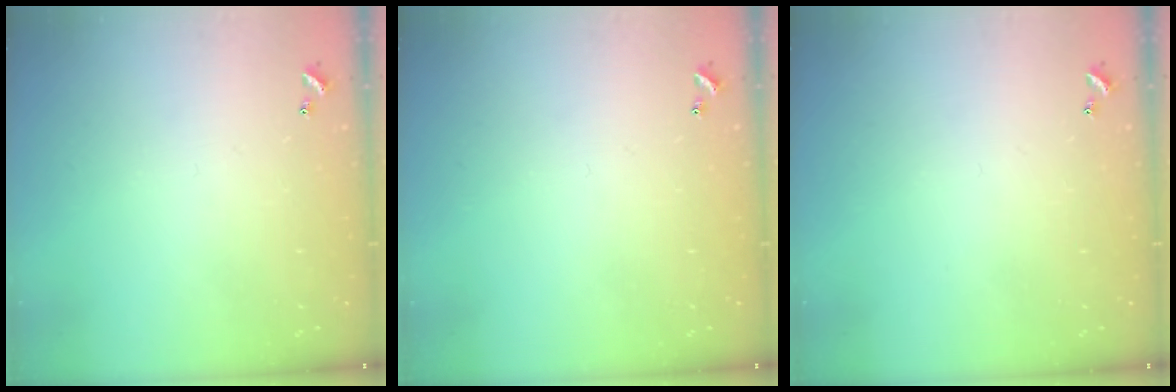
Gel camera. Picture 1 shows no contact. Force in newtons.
{"total": 0.0}
{"total": 0.0}